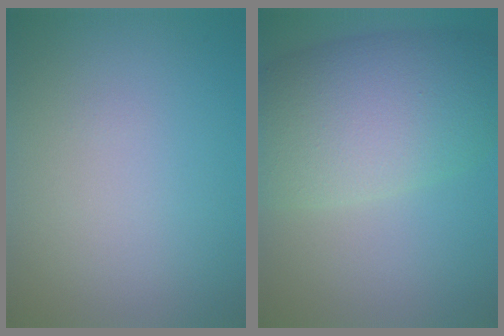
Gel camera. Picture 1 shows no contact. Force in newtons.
{"total": 10.4, "press": 10.4, "slide": 0.4}